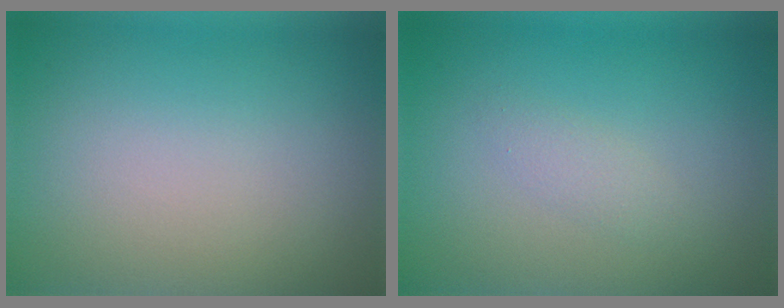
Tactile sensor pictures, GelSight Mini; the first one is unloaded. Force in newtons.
{"total": 1.1, "press": 1.1, "slide": 0.0}